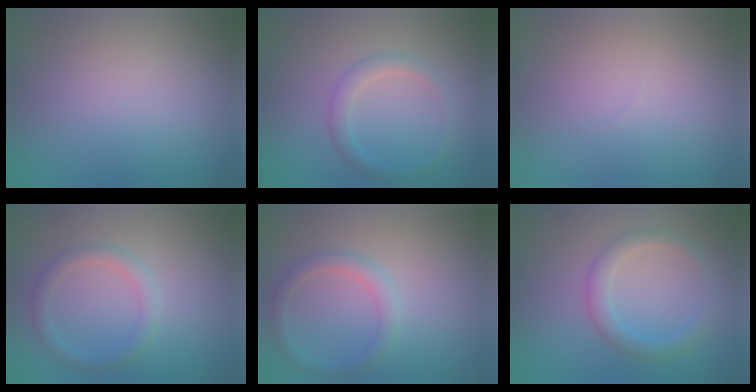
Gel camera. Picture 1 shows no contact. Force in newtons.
{"total": 2.0, "press": 2.0, "slide": 0.2}
{"total": 0.0}
{"total": 2.0, "press": 2.0, "slide": 0.0}
{"total": 2.0, "press": 2.0, "slide": 0.1}
{"total": 2.7, "press": 2.7, "slide": 0.1}